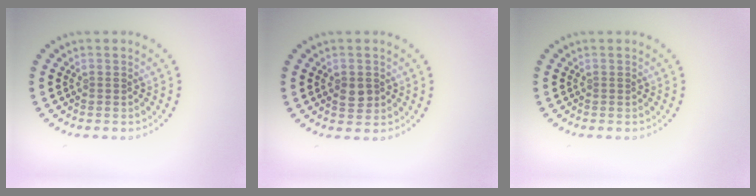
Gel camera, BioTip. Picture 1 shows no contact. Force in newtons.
{"total": 1.8, "press": 1.8, "slide": 0.1}
{"total": 0.0}